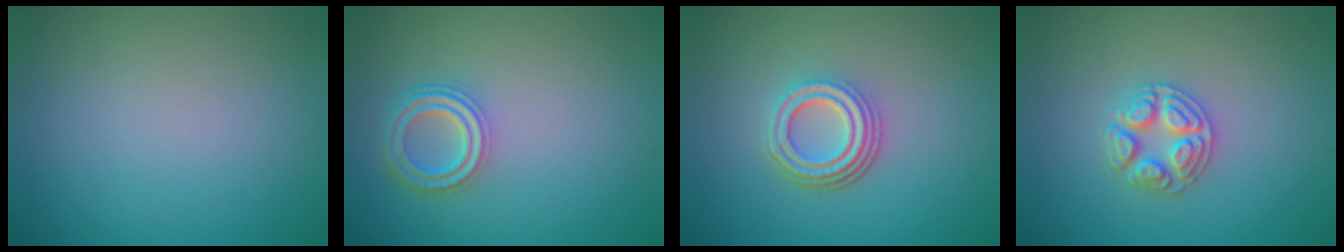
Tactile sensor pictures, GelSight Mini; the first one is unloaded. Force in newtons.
{"total": 3.6, "press": 2.9, "slide": 2.2}
{"total": 4.5, "press": 3.3, "slide": 3.1}
{"total": 3.0, "press": 2.9, "slide": 0.4}